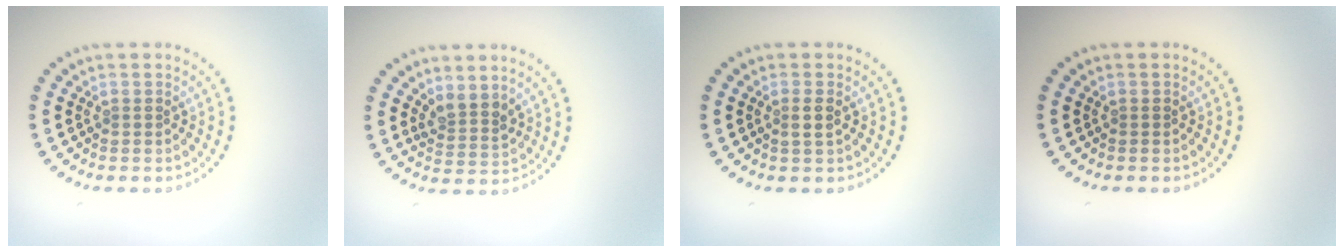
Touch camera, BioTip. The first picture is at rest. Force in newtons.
{"total": 2.4, "press": 1.9, "slide": 1.5}
{"total": 1.2, "press": 1.1, "slide": 0.5}
{"total": 0.0}